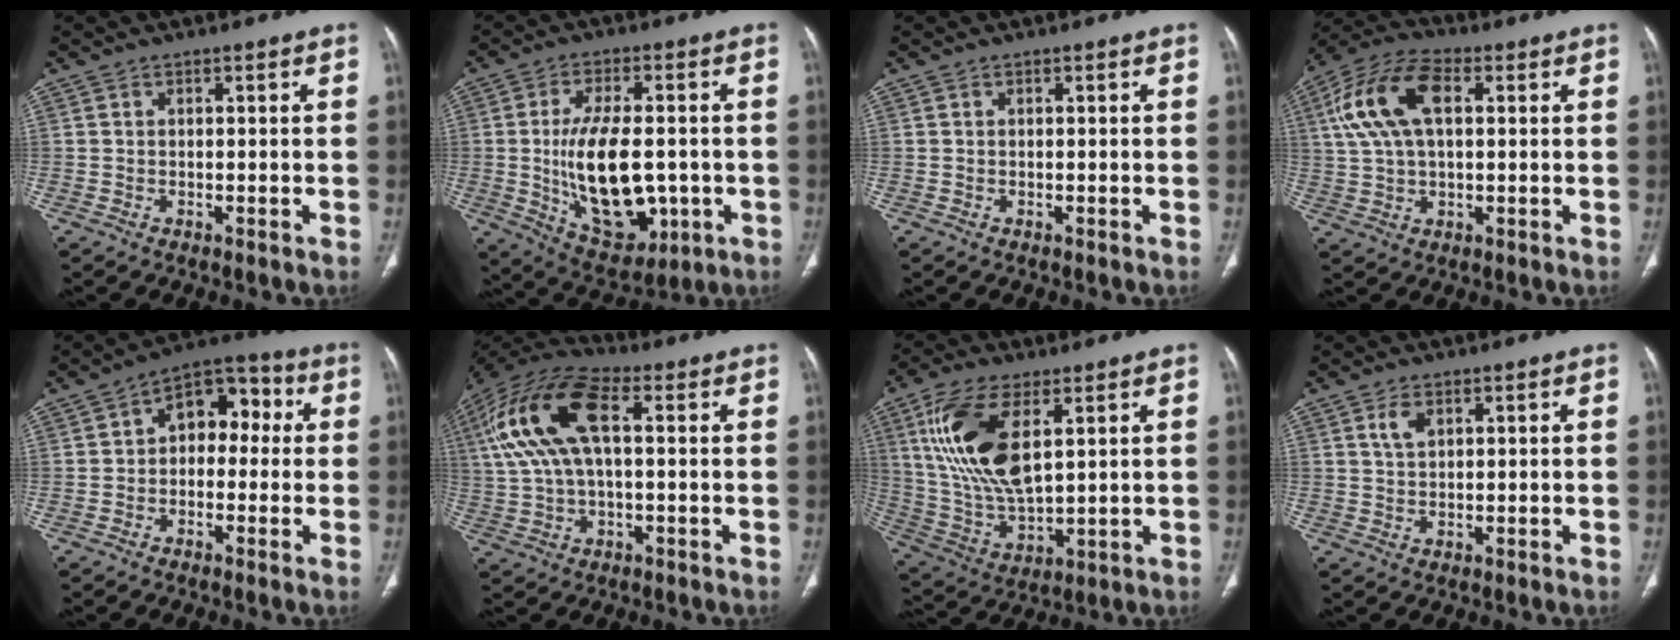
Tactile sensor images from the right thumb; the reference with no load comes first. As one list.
[{"total": 17.4, "force": [-1.7, 8.9, 14.8], "torque": [-0.236, -0.006, -0.008]}, {"total": 0.0}, {"total": 13.9, "force": [3.6, 7.5, 11.2], "torque": [-0.231, 0.024, 0.065]}, {"total": 10.1, "force": [0.9, 6.7, 7.4], "torque": [-0.066, 0.036, -0.002]}, {"total": 17.3, "force": [3.7, 8.0, 14.9], "torque": [-0.309, 0.037, 0.063]}, {"total": 17.3, "force": [5.8, 7.8, 14.3], "torque": [-0.287, -0.021, 0.121]}, {"total": 2.9, "force": [1.3, 1.6, 2.0], "torque": [-0.037, -0.002, 0.030]}]